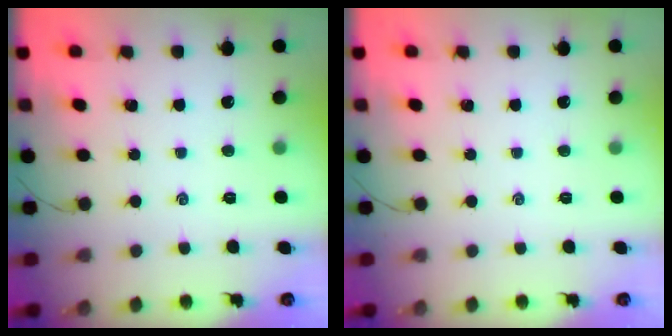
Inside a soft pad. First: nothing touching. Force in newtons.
{"total": 0.0}